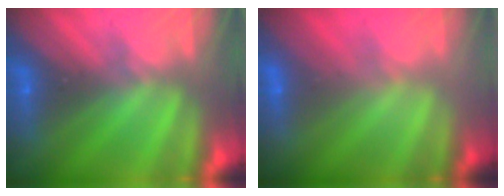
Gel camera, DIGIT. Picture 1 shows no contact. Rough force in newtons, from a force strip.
{"total": 2.4}